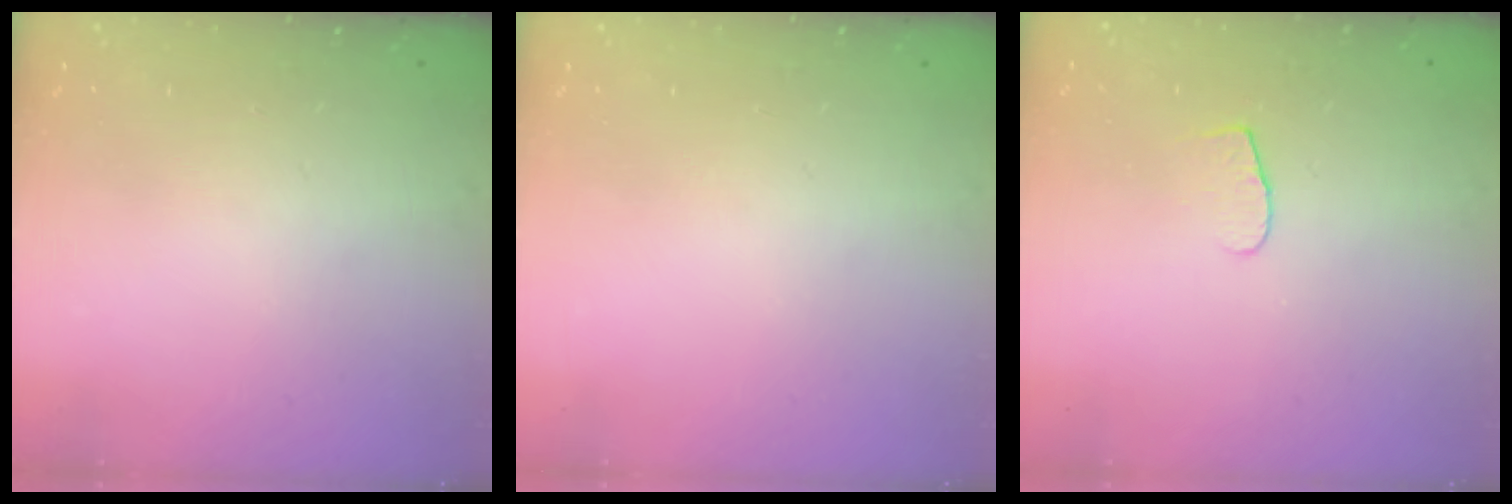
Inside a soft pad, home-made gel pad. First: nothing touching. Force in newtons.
{"total": 0.0}
{"total": 5.4, "press": 5.4, "slide": 0.5}